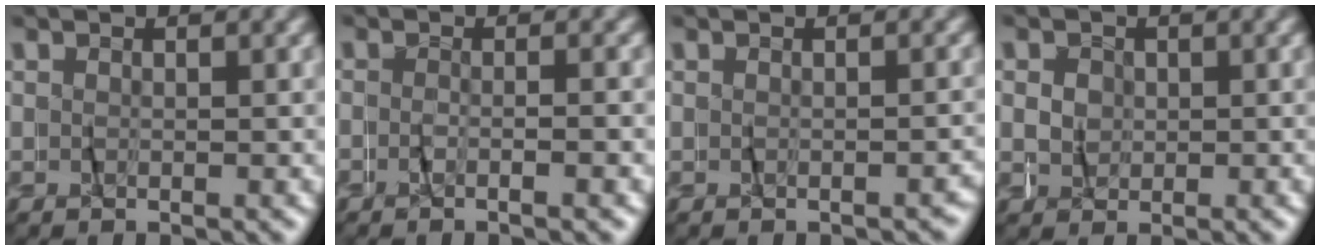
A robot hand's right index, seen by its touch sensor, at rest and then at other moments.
{"total": 1.5, "force": [-1.4, 0.1, 0.4], "torque": [-0.015, -0.002, -0.029]}
{"total": 0.8, "force": [-0.8, -0.1, 0.1], "torque": [-0.002, 0.002, -0.013]}
{"total": 1.0, "force": [-0.6, 0.6, -0.6], "torque": [0.013, -0.004, -0.008]}